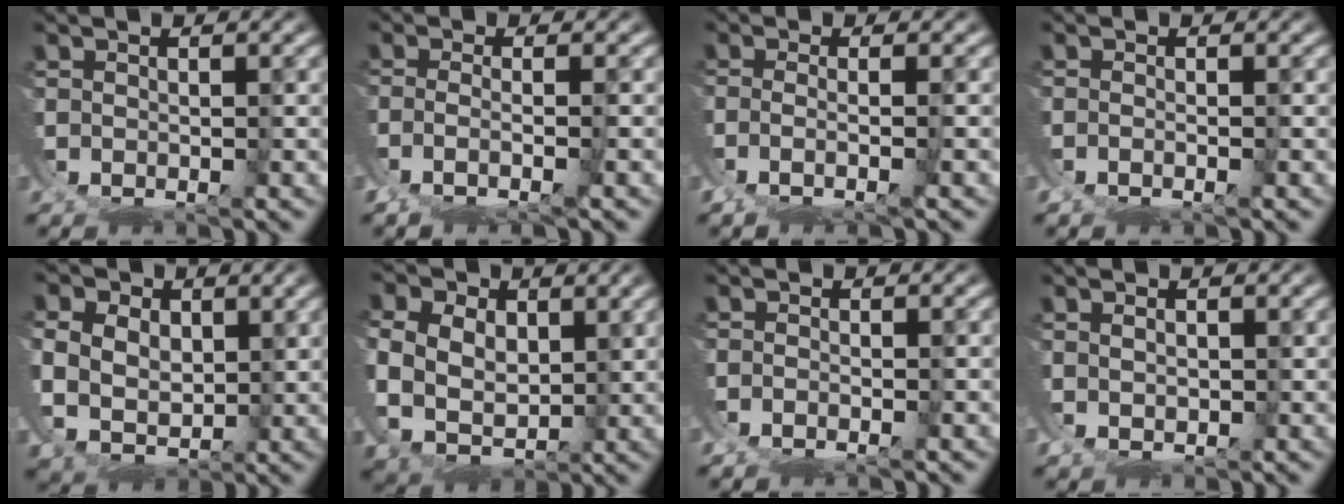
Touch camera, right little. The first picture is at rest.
{"total": 2.3, "force": [-0.7, -0.5, 2.1], "torque": [-0.050, -0.017, -0.001]}
{"total": 2.3, "force": [-0.5, -0.7, 2.1], "torque": [-0.049, -0.014, 0.001]}
{"total": 1.8, "force": [-1.2, 0.5, 1.3], "torque": [-0.028, -0.012, -0.013]}
{"total": 6.6, "force": [1.6, 6.0, 2.4], "torque": [-0.093, -0.024, 0.028]}
{"total": 7.8, "force": [1.3, 7.0, 3.1], "torque": [-0.115, -0.029, 0.023]}
{"total": 1.5, "force": [-1.1, 0.3, 1.0], "torque": [-0.020, -0.010, -0.013]}
{"total": 1.8, "force": [1.7, -0.2, 0.3], "torque": [-0.003, 0.001, 0.030]}